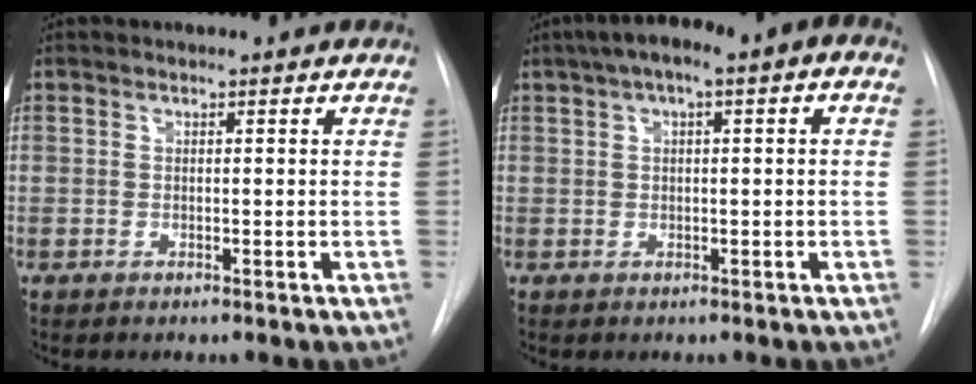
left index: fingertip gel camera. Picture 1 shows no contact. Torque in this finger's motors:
{"motor_torque": [0.85, -0.79, 0.28, 0.06]}